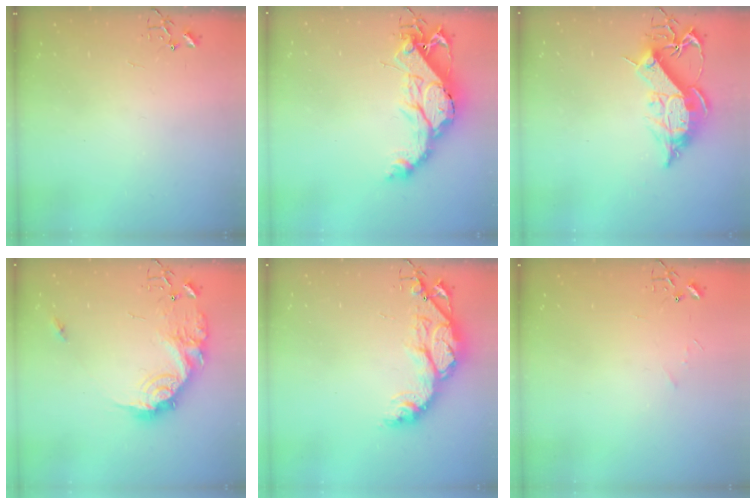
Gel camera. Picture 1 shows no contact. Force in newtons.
{"total": 18.0, "press": 17.9, "slide": 1.7}
{"total": 14.4, "press": 14.4, "slide": 1.2}
{"total": 19.2, "press": 19.2, "slide": 1.0}
{"total": 15.3, "press": 15.3, "slide": 1.1}
{"total": 3.5, "press": 3.5, "slide": 0.4}